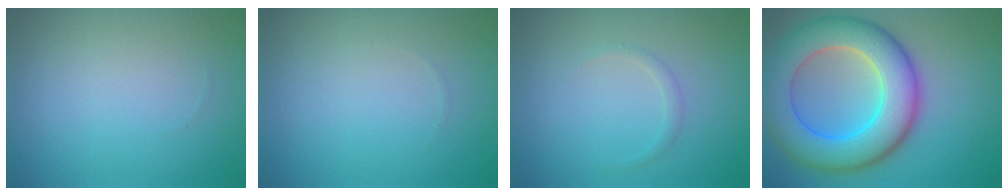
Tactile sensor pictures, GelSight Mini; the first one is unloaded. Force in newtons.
{"total": 0.0}
{"total": 0.8, "press": 0.8, "slide": 0.0}
{"total": 10.6, "press": 10.6, "slide": 0.2}